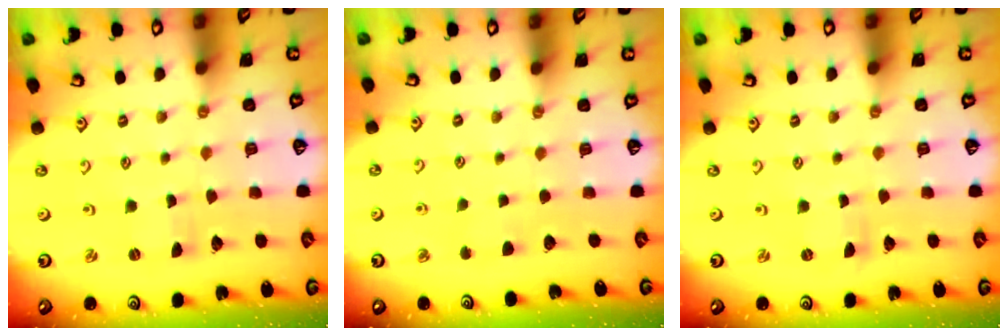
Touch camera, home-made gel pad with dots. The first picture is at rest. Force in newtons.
{"total": 2.7, "press": 2.6, "slide": 0.5}
{"total": 0.0}